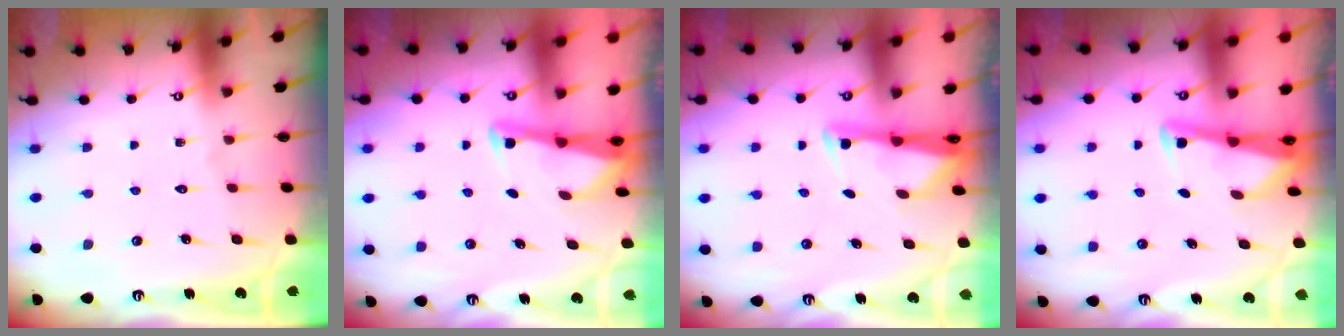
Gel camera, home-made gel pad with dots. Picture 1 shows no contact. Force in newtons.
{"total": 2.9, "press": 2.9, "slide": 0.2}
{"total": 2.7, "press": 2.7, "slide": 0.4}
{"total": 2.8, "press": 2.8, "slide": 0.2}